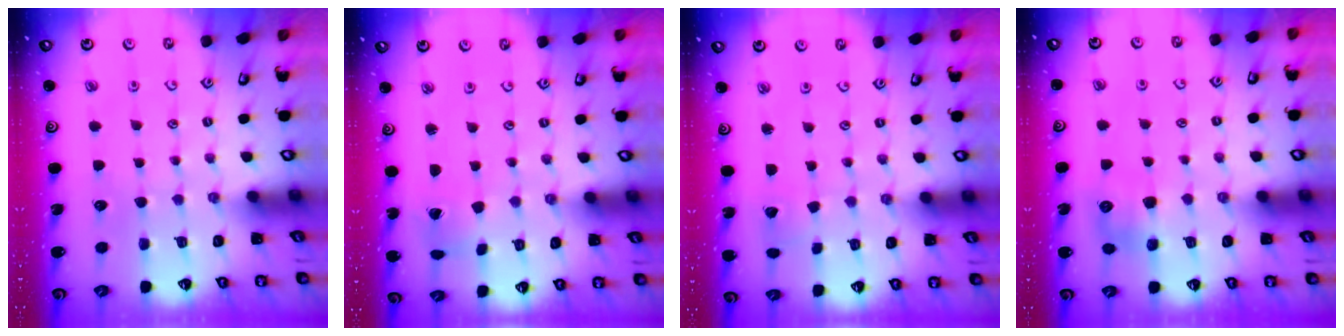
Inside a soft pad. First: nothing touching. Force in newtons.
{"total": 1.2, "press": 1.2, "slide": 0.2}
{"total": 2.6, "press": 2.6, "slide": 0.3}
{"total": 7.1, "press": 7.0, "slide": 0.4}